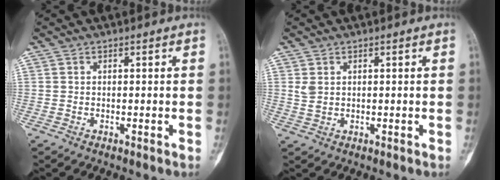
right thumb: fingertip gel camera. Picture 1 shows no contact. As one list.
[{"total": 2.1, "force": [0.8, 1.4, 1.3], "torque": [-0.027, 0.001, 0.024]}]